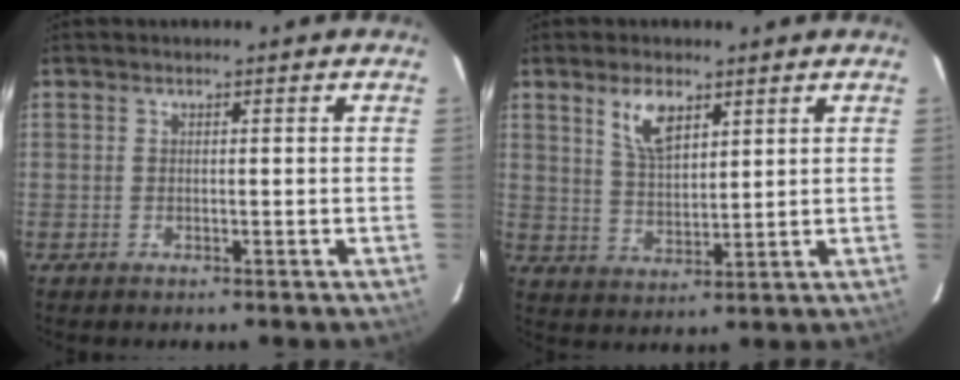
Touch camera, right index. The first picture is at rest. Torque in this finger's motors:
{"motor_torque": [0.23, 0.06, 0.15, 0.06]}